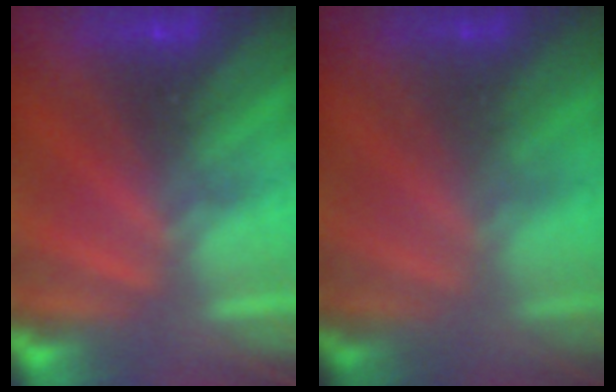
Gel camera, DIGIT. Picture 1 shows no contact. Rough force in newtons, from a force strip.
{"total": 1.8}